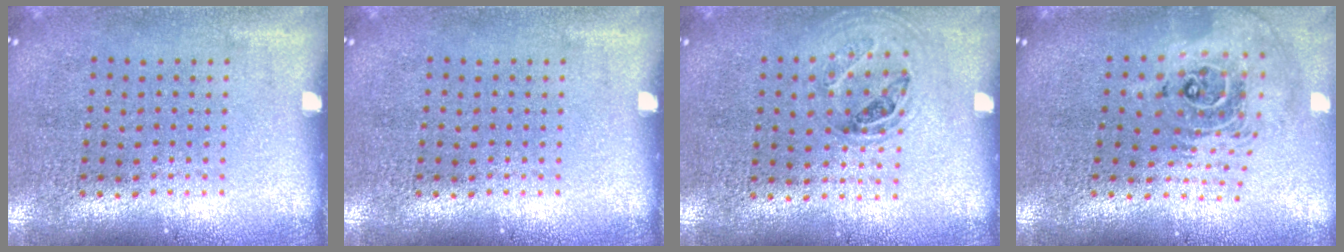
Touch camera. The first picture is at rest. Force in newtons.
{"total": 0.0}
{"total": 1.0, "press": 0.9, "slide": 0.4}
{"total": 2.4, "press": 1.8, "slide": 1.6}